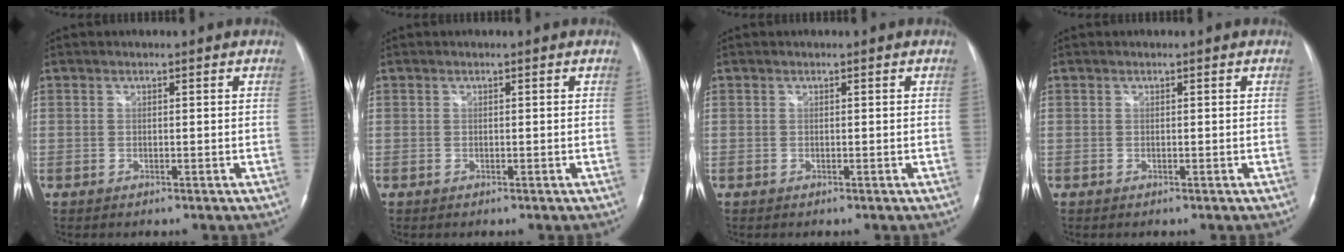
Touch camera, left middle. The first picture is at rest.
{"total": 0.0}
{"total": 0.0}
{"total": 0.0}